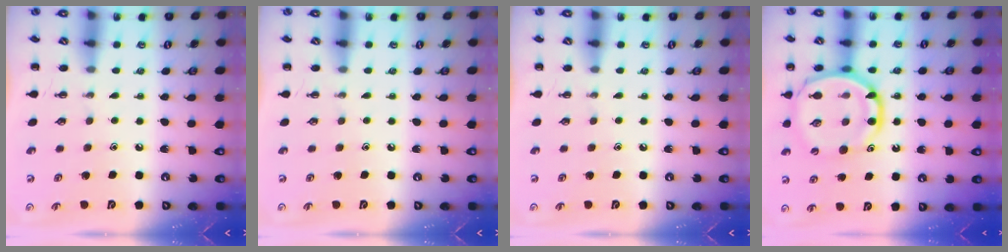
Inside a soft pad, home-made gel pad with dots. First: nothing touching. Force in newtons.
{"total": 0.0}
{"total": 0.0}
{"total": 15.3, "press": 14.9, "slide": 3.5}